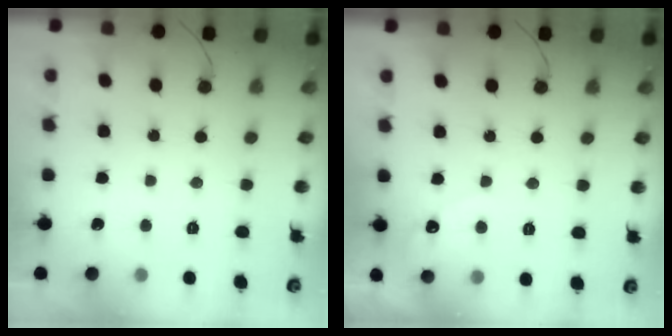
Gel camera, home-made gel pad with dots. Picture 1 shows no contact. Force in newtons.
{"total": 3.2, "press": 3.2, "slide": 0.1}